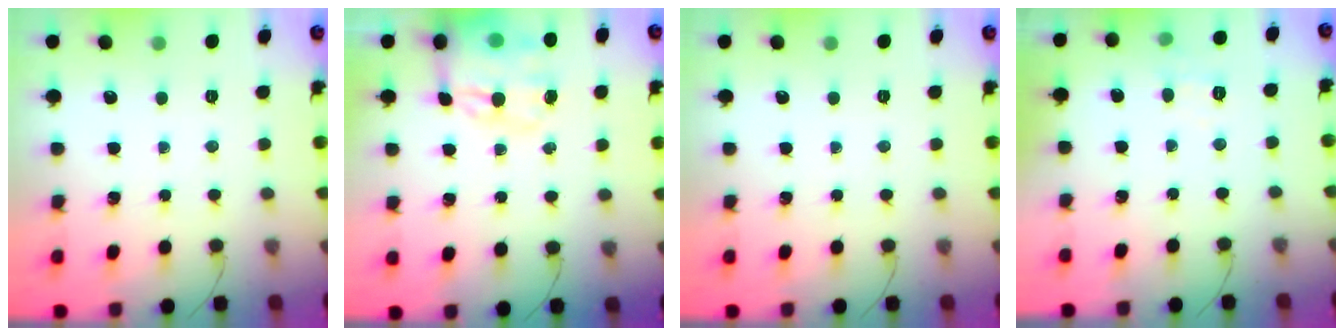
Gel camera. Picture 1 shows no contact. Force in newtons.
{"total": 13.6, "press": 13.1, "slide": 3.7}
{"total": 0.0}
{"total": 4.1, "press": 3.7, "slide": 1.6}